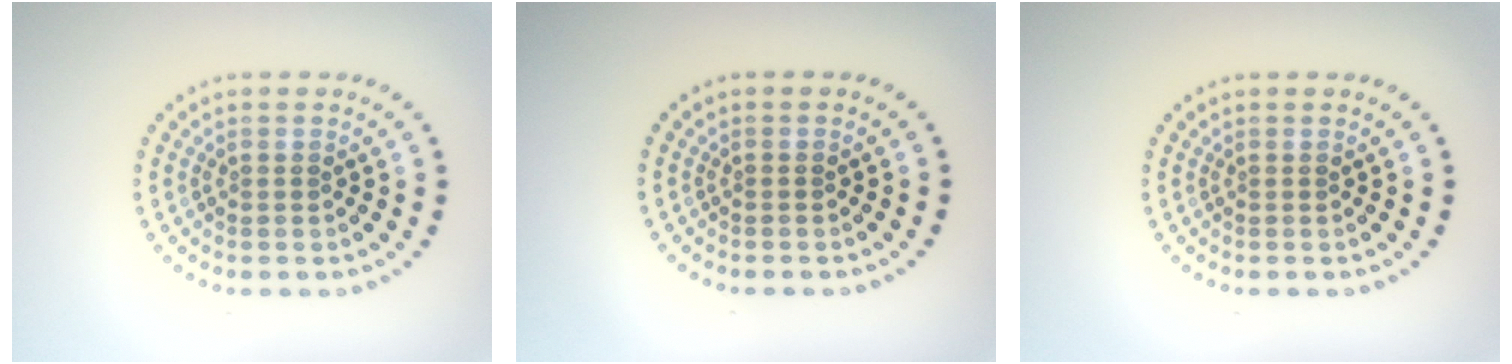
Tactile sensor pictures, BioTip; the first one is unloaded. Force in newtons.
{"total": 0.0}
{"total": 0.0}